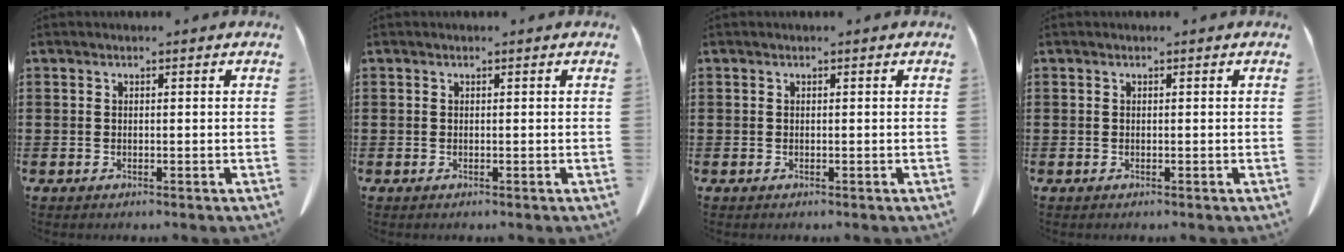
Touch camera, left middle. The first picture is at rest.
{"total": 0.0}
{"total": 0.0}
{"total": 0.0}